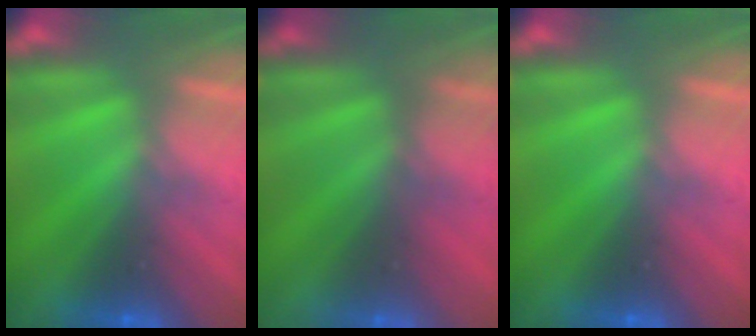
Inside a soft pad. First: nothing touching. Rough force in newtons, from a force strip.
{"total": 3.0}
{"total": 0.0}